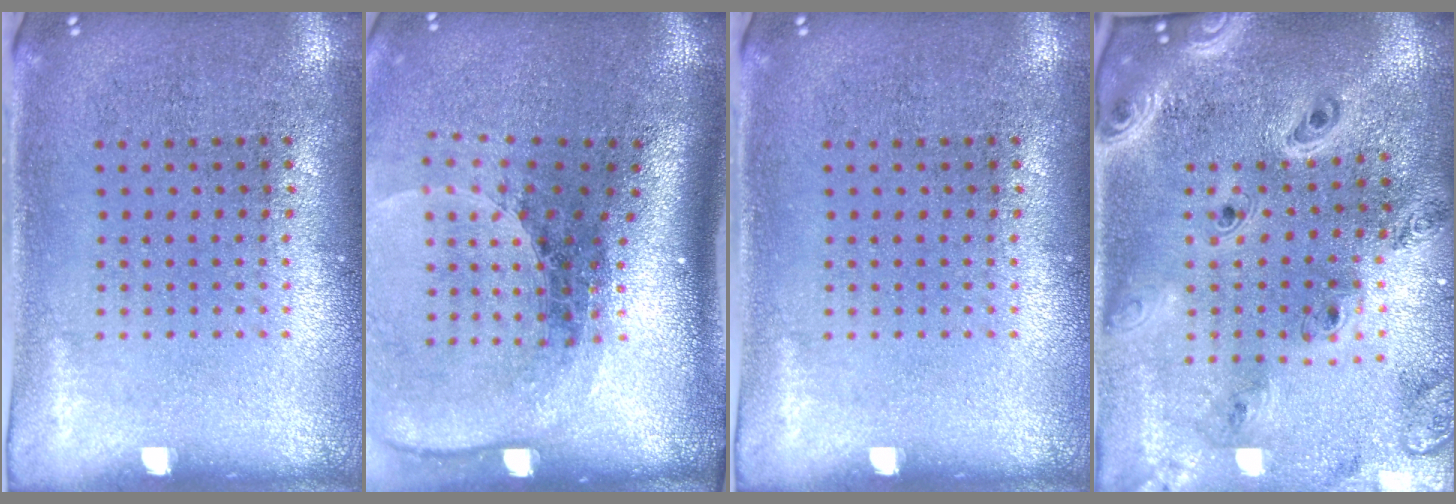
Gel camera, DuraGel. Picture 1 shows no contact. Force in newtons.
{"total": 2.6, "press": 1.8, "slide": 1.8}
{"total": 0.0}
{"total": 2.9, "press": 2.4, "slide": 1.6}